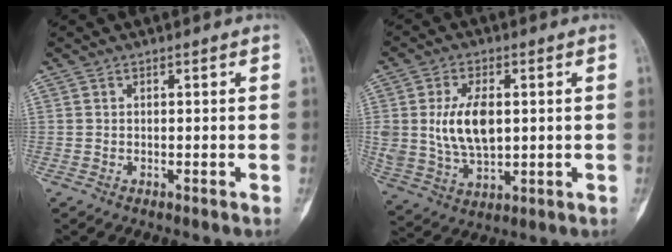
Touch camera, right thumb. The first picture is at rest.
{"total": 11.4, "force": [1.5, 6.6, 9.2], "torque": [-0.170, -0.008, 0.039]}